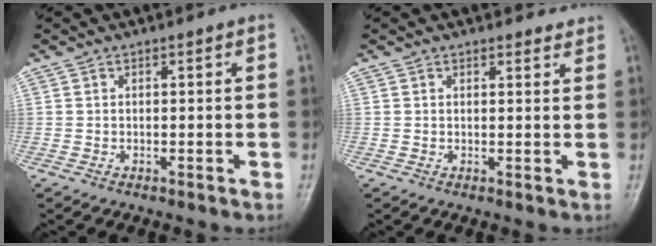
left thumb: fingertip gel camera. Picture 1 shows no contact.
{"total": 2.2, "force": [2.0, 0.8, 0.2], "torque": [0.010, -0.012, 0.019]}